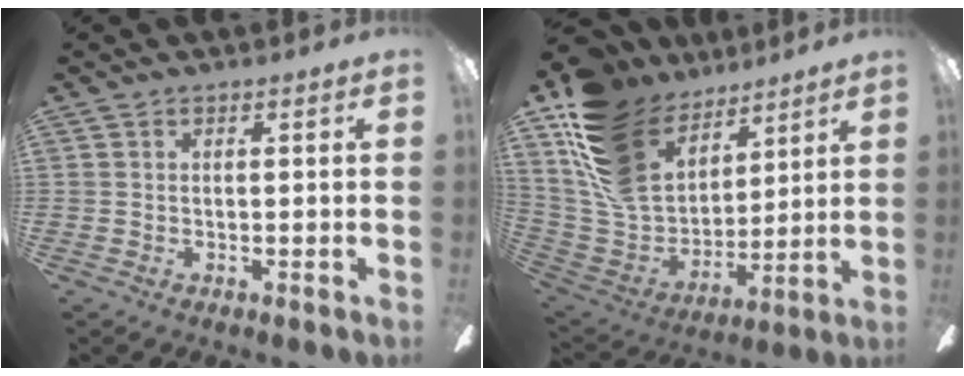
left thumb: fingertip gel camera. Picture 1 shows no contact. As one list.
[{"total": 19.9, "force": [10.9, 13.3, 10.0], "torque": [-0.240, -0.057, 0.210]}]